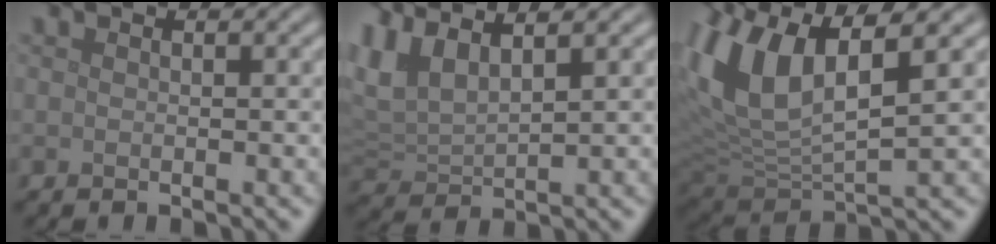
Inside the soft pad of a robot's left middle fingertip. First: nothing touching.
{"total": 4.4, "force": [3.0, 1.4, 3.0], "torque": [-0.080, 0.010, 0.062]}
{"total": 10.0, "force": [3.9, 4.1, 8.2], "torque": [-0.188, 0.009, 0.071]}